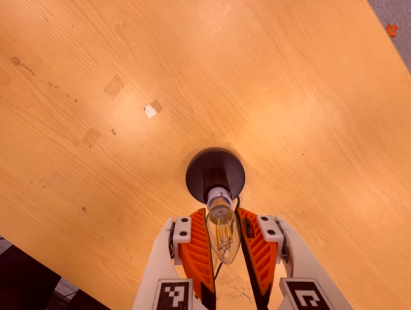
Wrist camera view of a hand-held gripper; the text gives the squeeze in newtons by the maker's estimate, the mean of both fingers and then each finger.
{"total": 12.0, "left": 11.9, "right": 12.2}